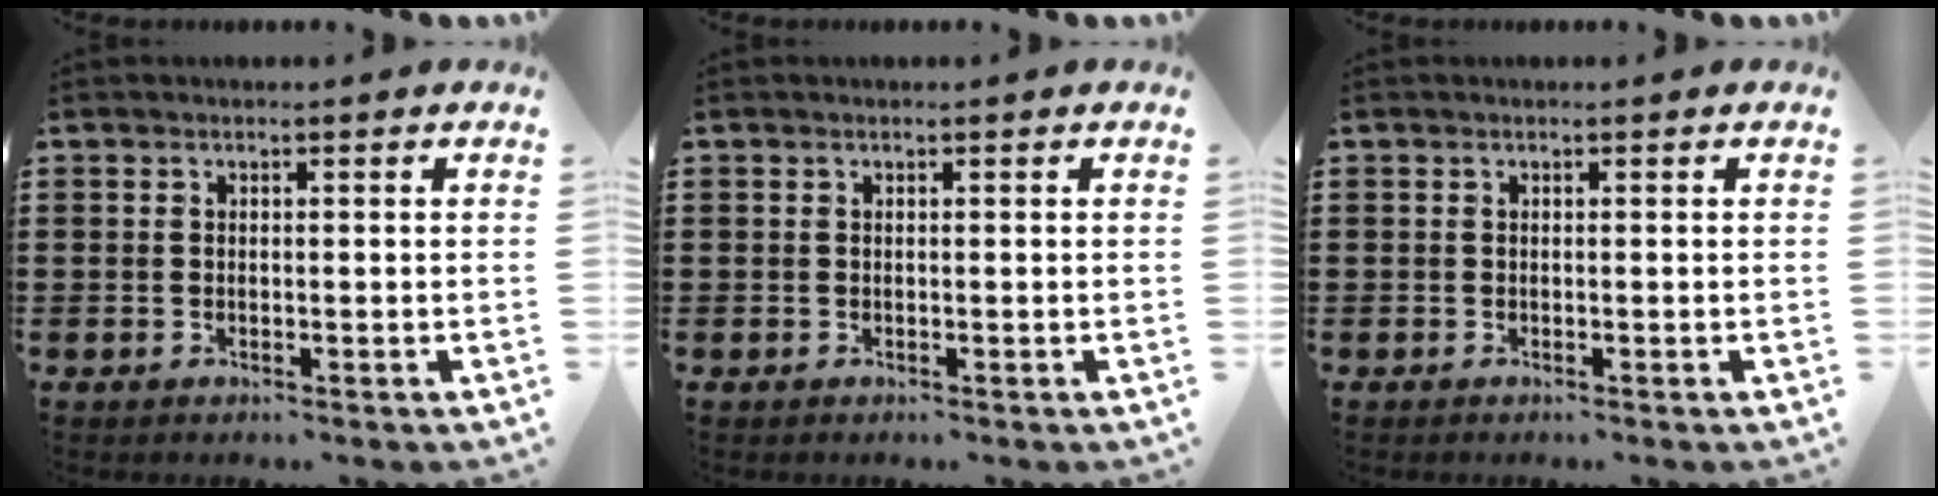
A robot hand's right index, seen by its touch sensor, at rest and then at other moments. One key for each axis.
{"total": 0.0}
{"total": 0.0}